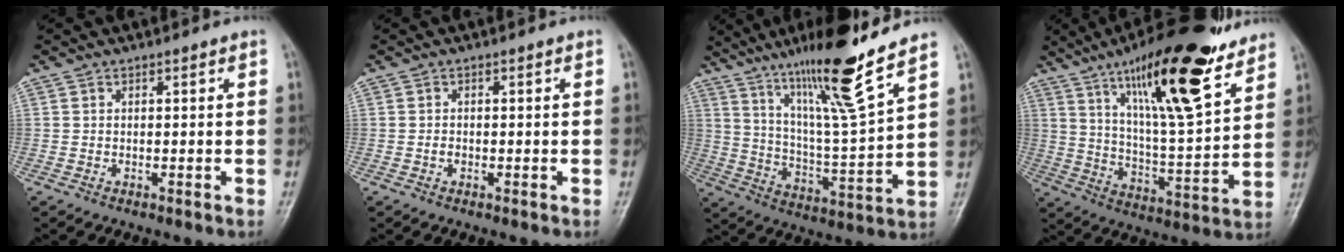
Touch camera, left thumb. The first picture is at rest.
{"total": 1.1, "force": [-0.4, 0.8, 0.5], "torque": [-0.003, 0.007, -0.010]}
{"total": 17.8, "force": [12.4, 0.7, 12.8], "torque": [-0.206, -0.069, 0.214]}
{"total": 22.4, "force": [14.0, 5.3, 16.7], "torque": [-0.244, -0.059, 0.230]}